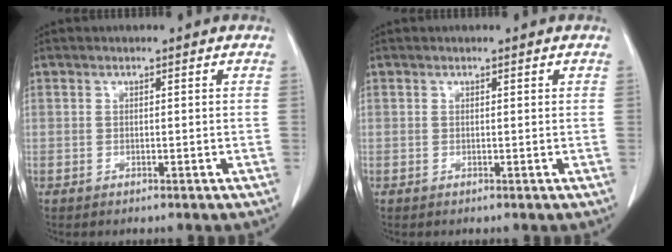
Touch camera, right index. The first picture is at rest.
{"total": 0.0}